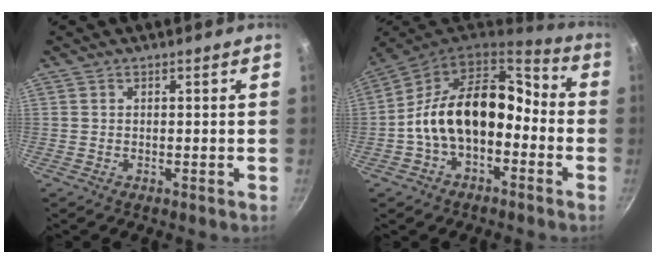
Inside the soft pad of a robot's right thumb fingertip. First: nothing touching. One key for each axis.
{"total": 17.3, "fx": -3.0, "fy": 11.3, "fz": 12.8, "tx": -0.187, "ty": 0.060, "tz": -0.063}